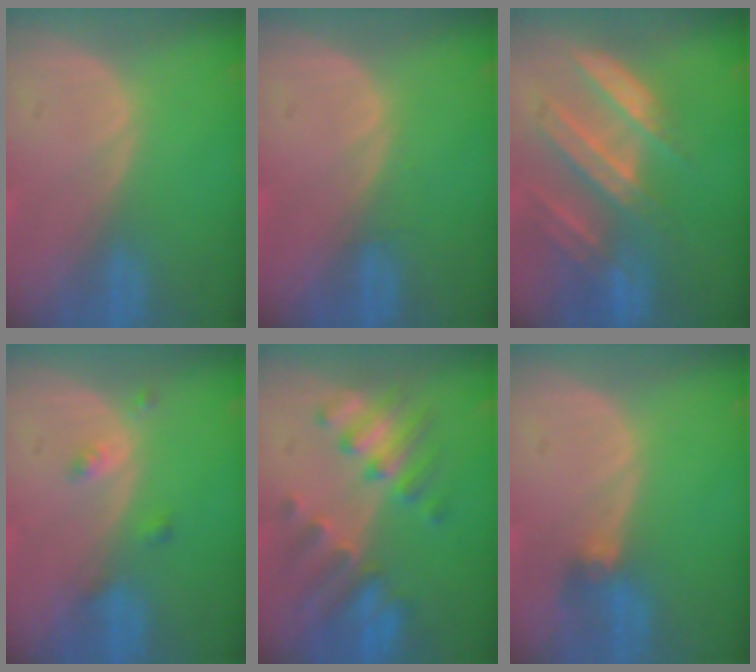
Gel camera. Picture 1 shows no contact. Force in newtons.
{"total": 0.6, "press": 0.6, "slide": 0.2}
{"total": 8.4, "press": 7.9, "slide": 3.0}
{"total": 2.1, "press": 2.1, "slide": 0.2}
{"total": 7.5, "press": 7.5, "slide": 0.5}
{"total": 3.0, "press": 2.7, "slide": 1.4}